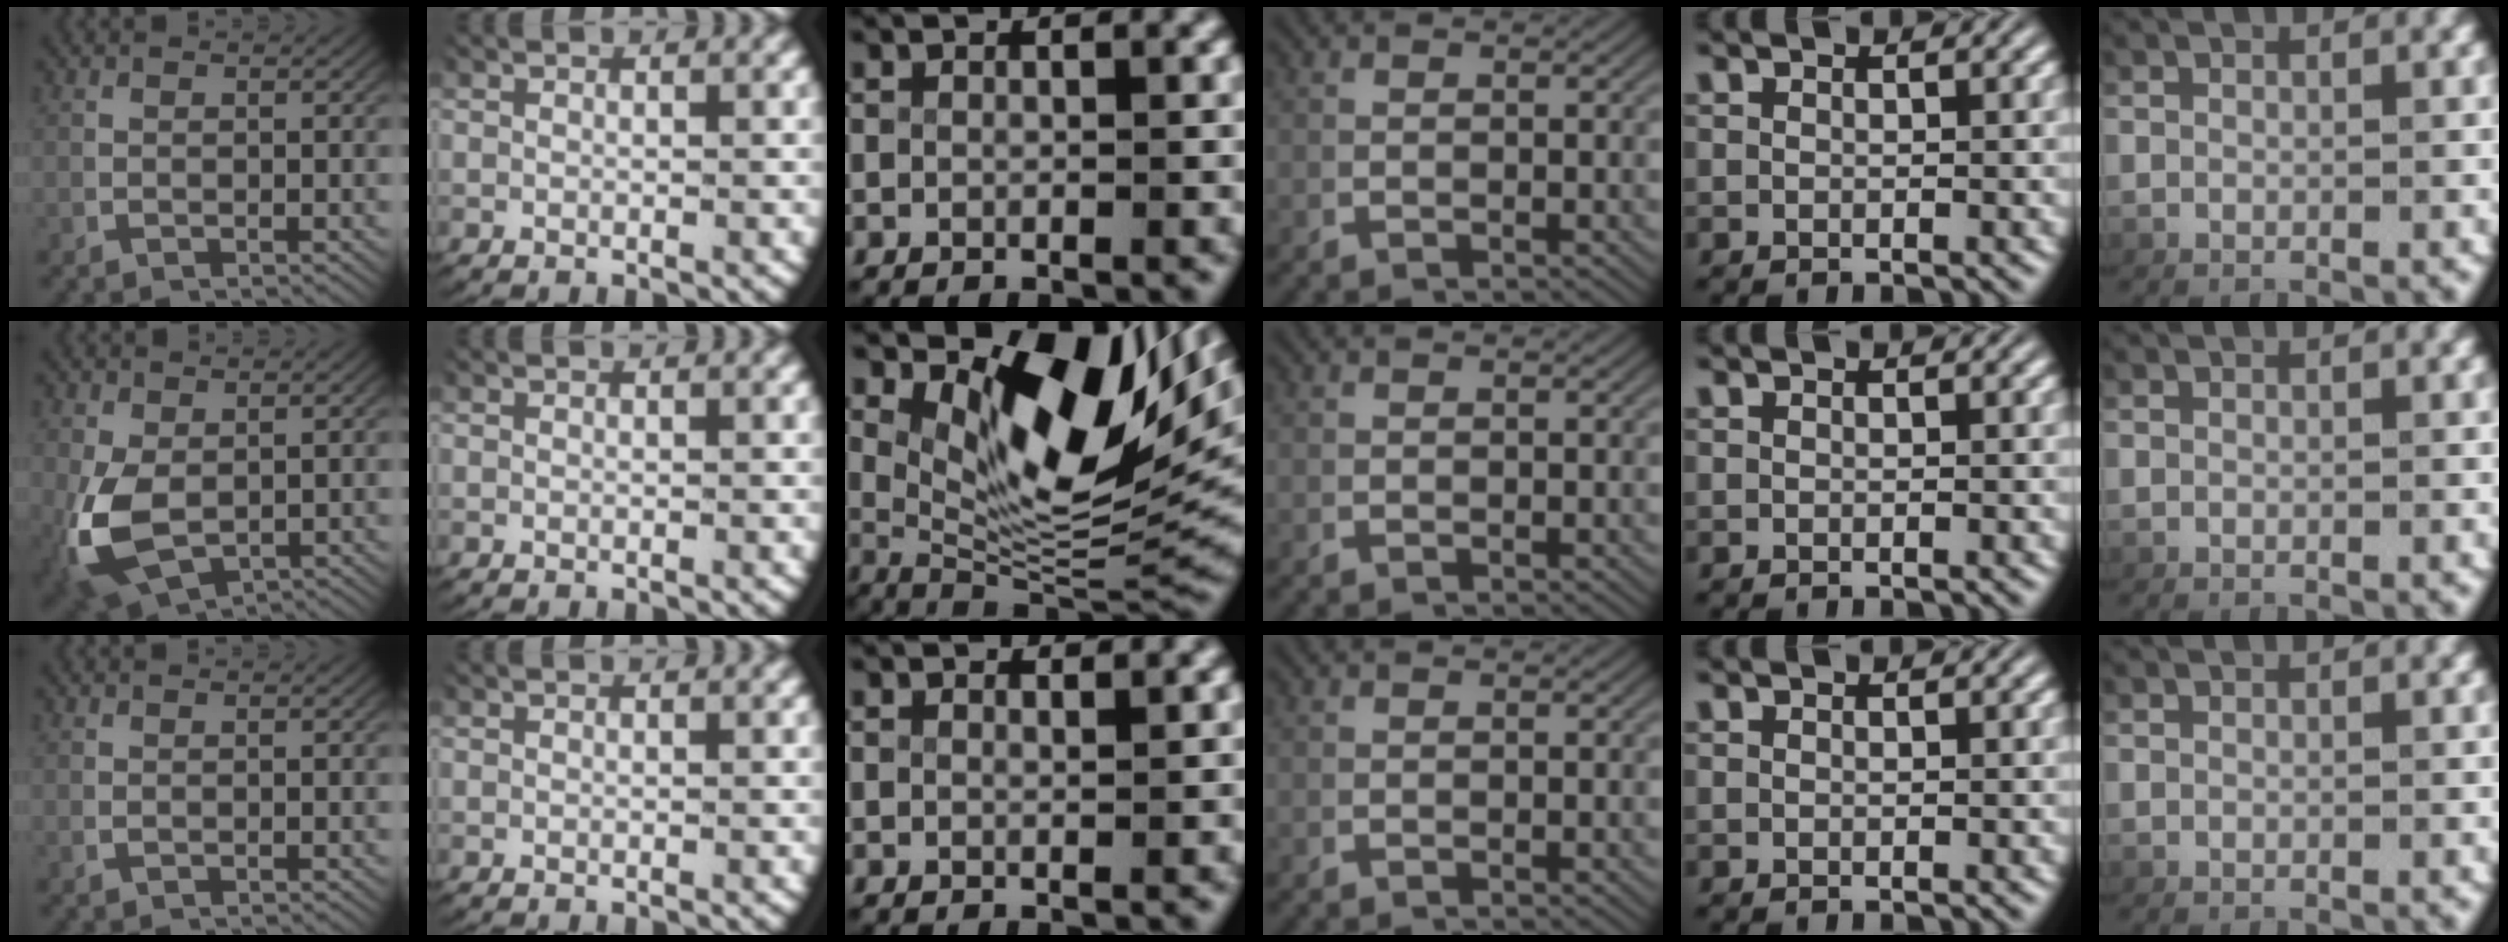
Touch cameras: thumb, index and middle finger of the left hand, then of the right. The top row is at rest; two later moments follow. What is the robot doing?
{"motion": "lift_and_place", "object": "fork"}